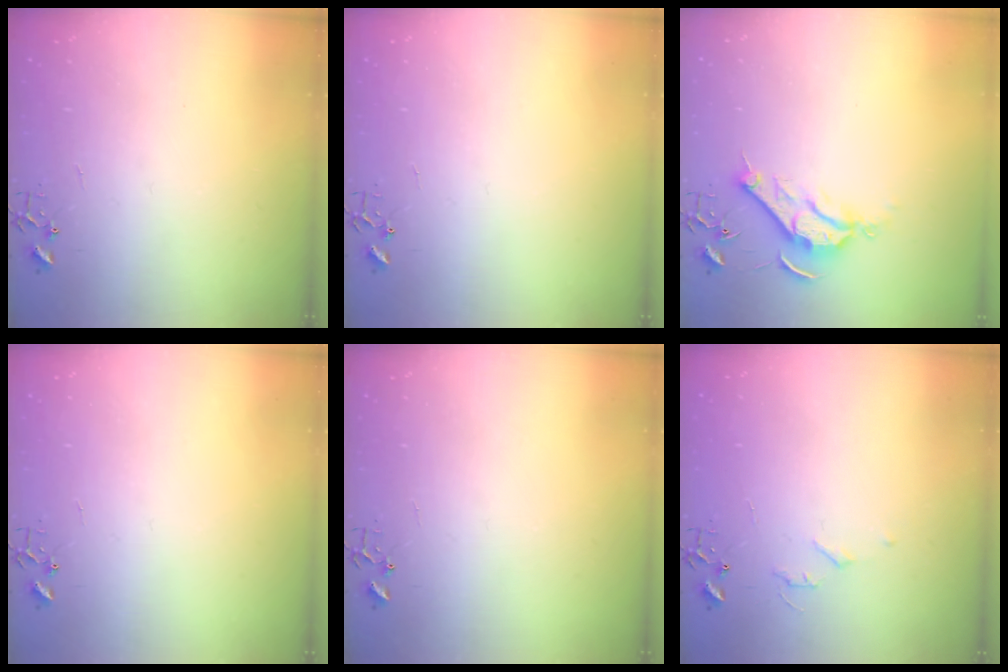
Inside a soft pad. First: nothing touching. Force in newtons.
{"total": 0.0}
{"total": 9.1, "press": 9.1, "slide": 0.1}
{"total": 0.0}
{"total": 0.0}
{"total": 5.0, "press": 5.0, "slide": 0.7}